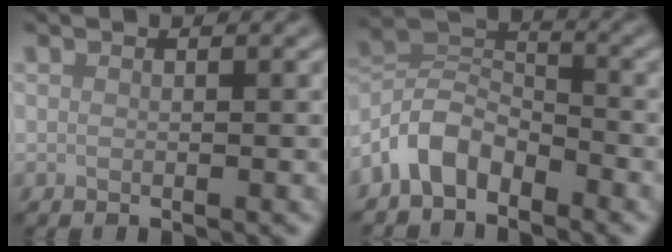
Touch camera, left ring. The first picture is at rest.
{"total": 5.1, "force": [-3.4, 2.9, 2.4], "torque": [-0.046, 0.009, -0.080]}